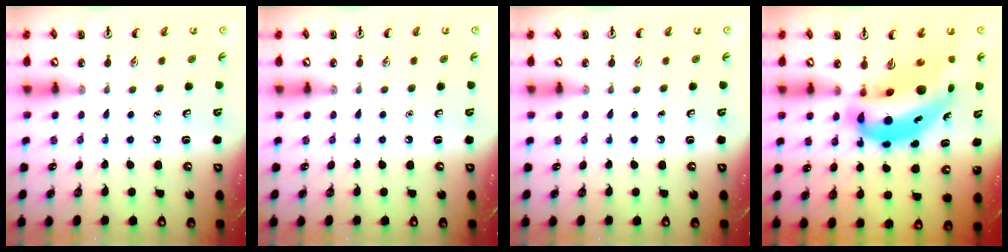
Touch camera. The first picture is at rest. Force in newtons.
{"total": 0.0}
{"total": 0.0}
{"total": 15.1, "press": 14.5, "slide": 4.2}